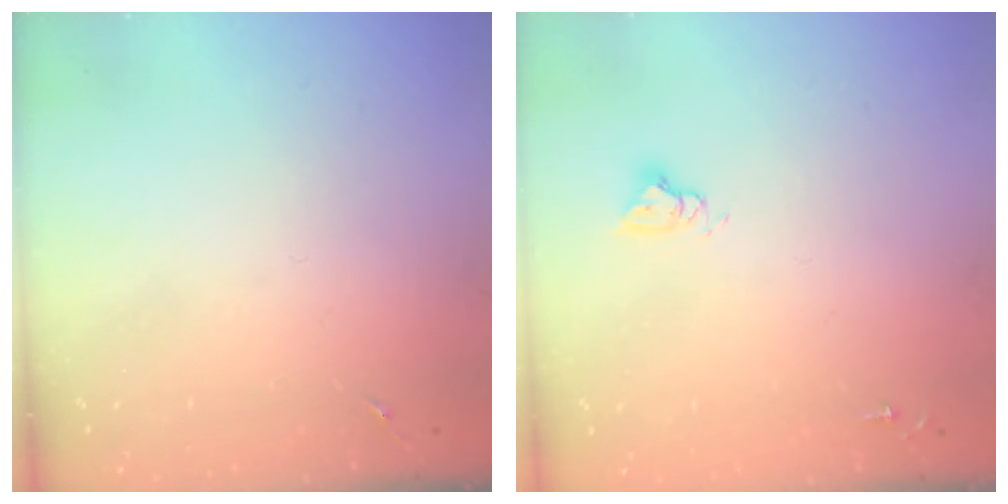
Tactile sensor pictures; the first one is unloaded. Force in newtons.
{"total": 4.8, "press": 4.8, "slide": 0.3}